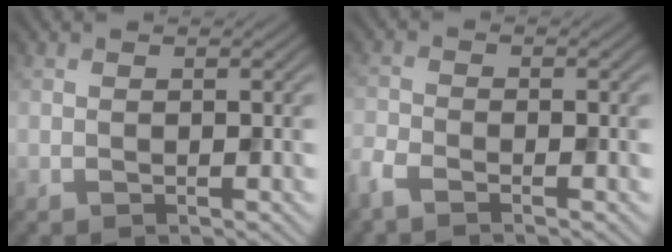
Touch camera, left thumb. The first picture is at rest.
{"total": 3.0, "force": [-2.3, 0.9, 1.7], "torque": [-0.046, -0.012, -0.060]}